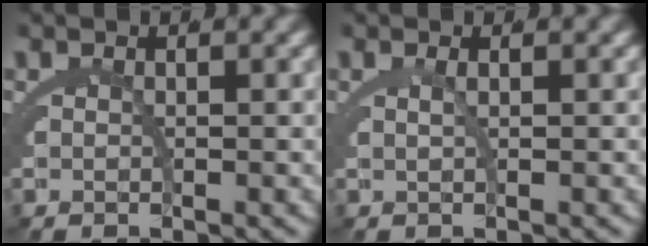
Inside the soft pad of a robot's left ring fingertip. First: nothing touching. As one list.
[{"total": 1.0, "force": [0.4, -0.8, 0.5], "torque": [-0.009, 0.000, 0.009]}]